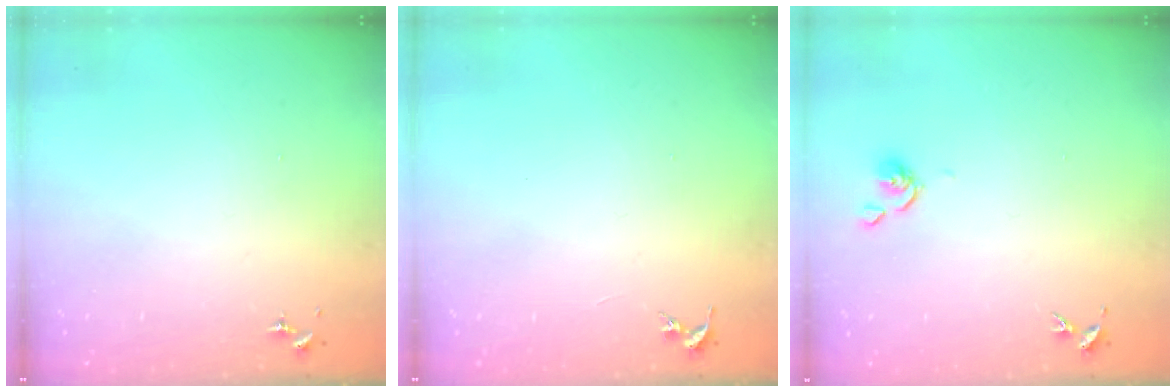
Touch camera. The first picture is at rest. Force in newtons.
{"total": 0.0}
{"total": 3.8, "press": 3.7, "slide": 0.8}